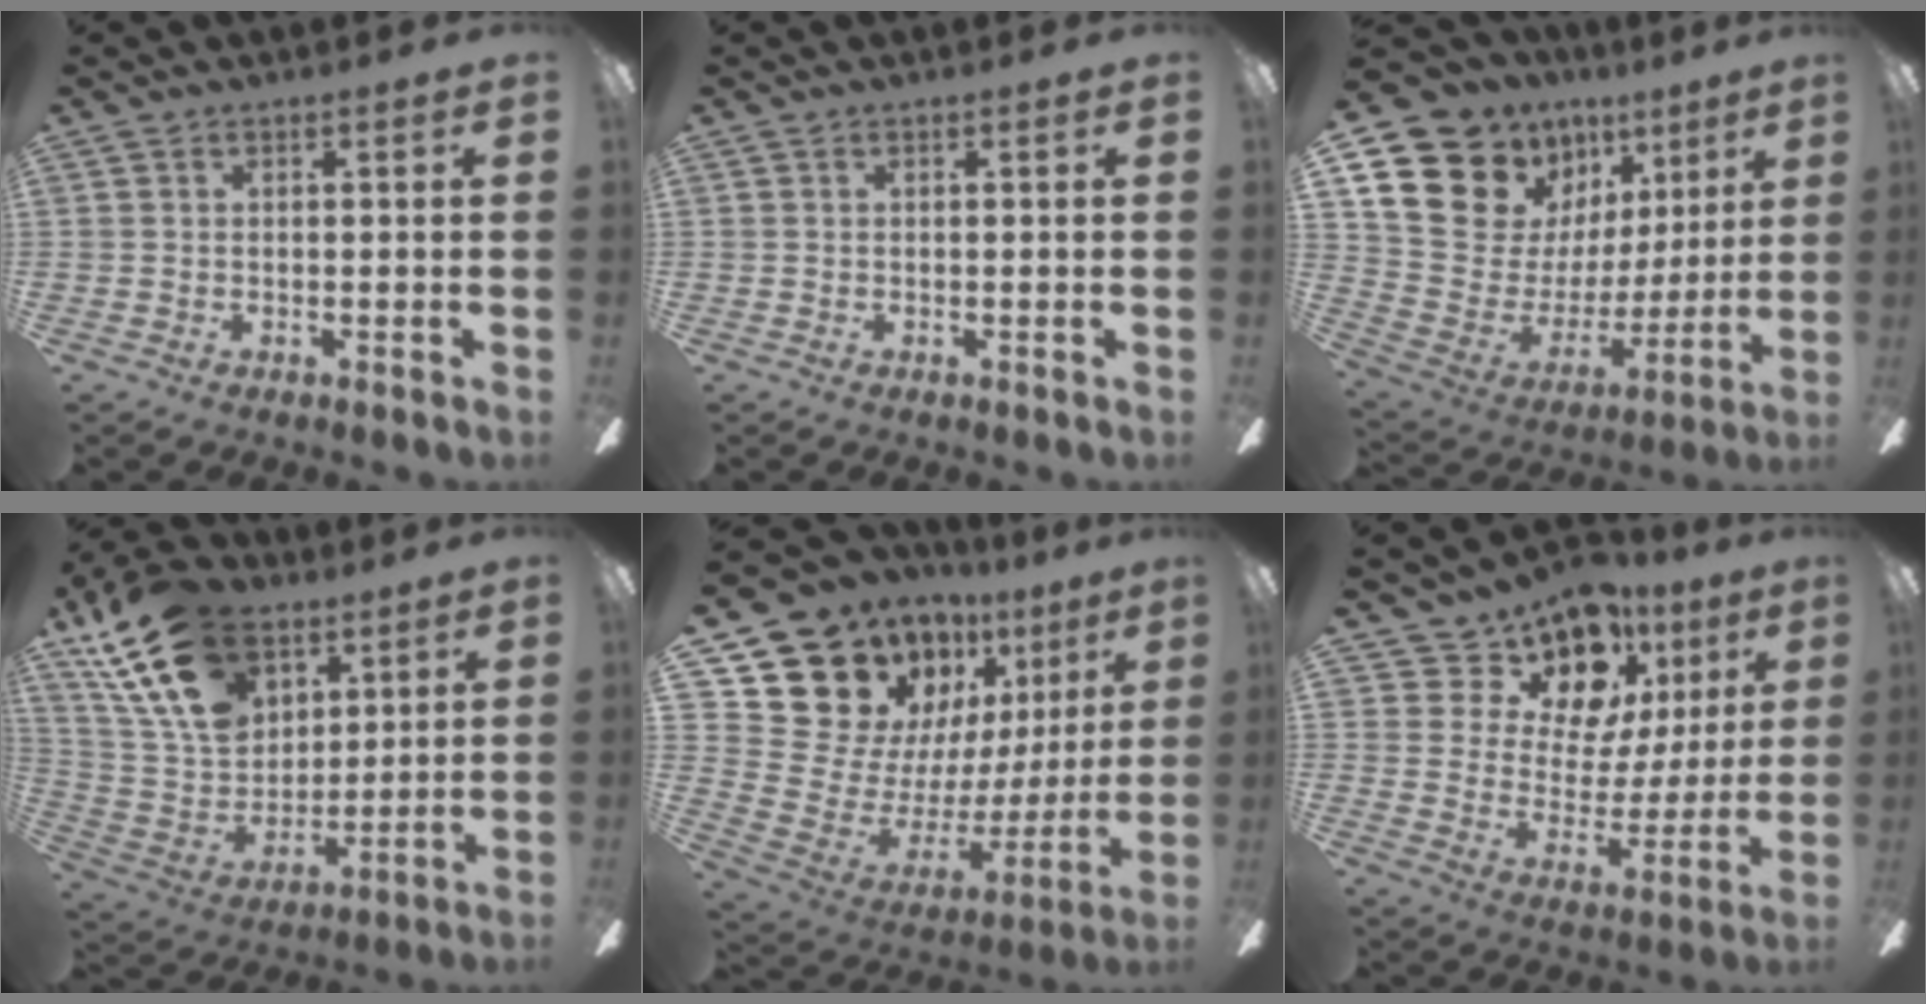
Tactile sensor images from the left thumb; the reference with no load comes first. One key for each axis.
{"total": 0.0}
{"total": 13.6, "fx": 8.9, "fy": 9.6, "fz": 3.9, "tx": -0.097, "ty": -0.071, "tz": 0.178}
{"total": 23.0, "fx": 13.2, "fy": 13.9, "fz": 12.7, "tx": -0.262, "ty": -0.054, "tz": 0.240}
{"total": 19.9, "fx": 14.1, "fy": 12.4, "fz": 6.4, "tx": -0.126, "ty": -0.115, "tz": 0.289}
{"total": 14.9, "fx": 10.9, "fy": 8.7, "fz": 5.3, "tx": -0.106, "ty": -0.074, "tz": 0.203}